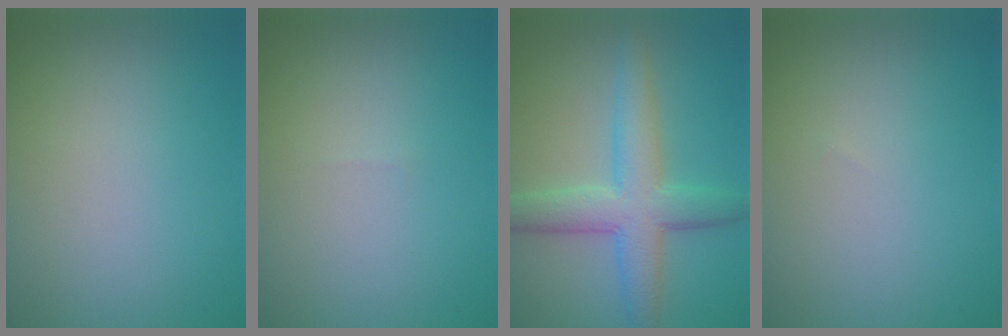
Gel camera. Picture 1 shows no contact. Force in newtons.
{"total": 0.0}
{"total": 5.8, "press": 5.8, "slide": 0.0}
{"total": 0.0}